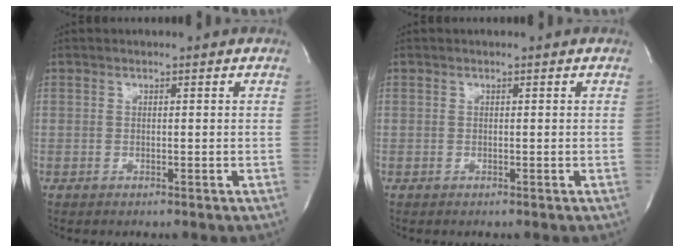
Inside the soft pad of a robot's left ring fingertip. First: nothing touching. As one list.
[{"total": 0.0}]